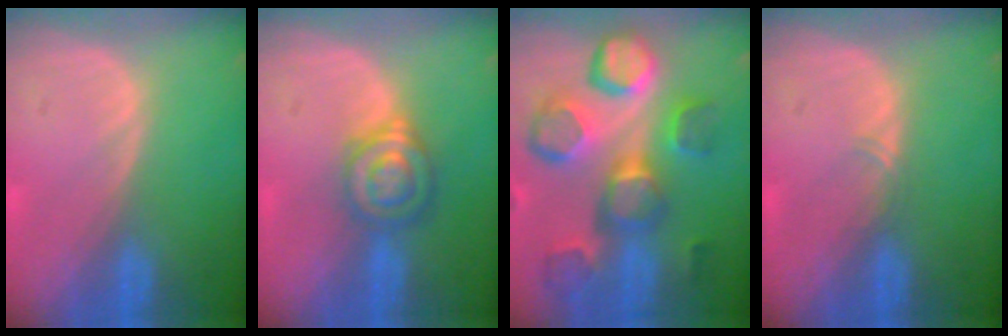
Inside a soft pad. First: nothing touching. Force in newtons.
{"total": 6.4, "press": 5.8, "slide": 2.8}
{"total": 12.4, "press": 11.1, "slide": 5.6}
{"total": 0.8, "press": 0.7, "slide": 0.4}